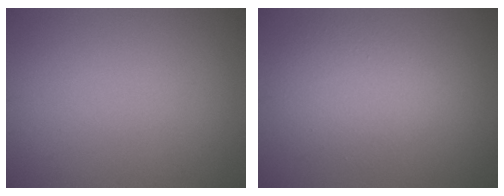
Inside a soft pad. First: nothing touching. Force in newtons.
{"total": 4.1, "press": 4.1, "slide": 0.2}